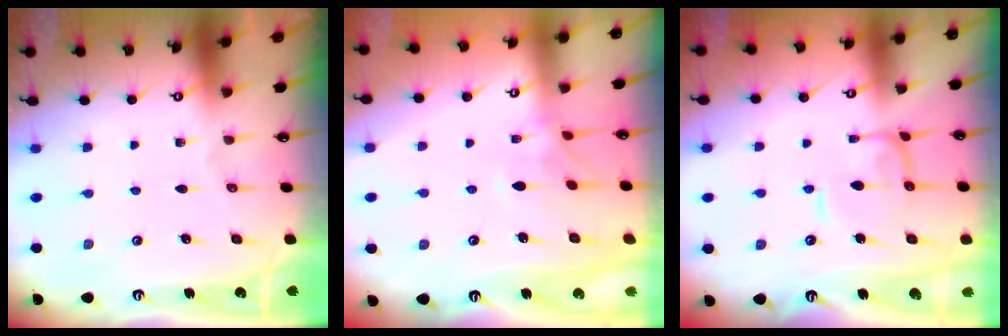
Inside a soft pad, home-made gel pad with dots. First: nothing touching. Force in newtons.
{"total": 1.2, "press": 0.8, "slide": 0.9}
{"total": 1.0, "press": 0.9, "slide": 0.4}